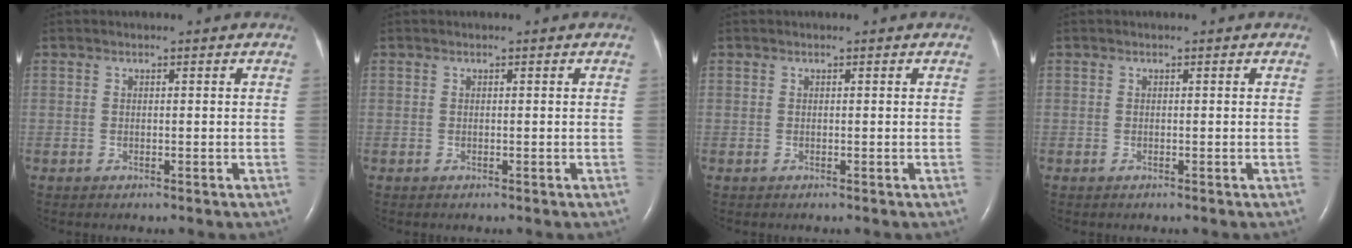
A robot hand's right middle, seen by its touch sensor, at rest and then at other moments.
{"total": 0.0}
{"total": 0.0}
{"total": 0.0}